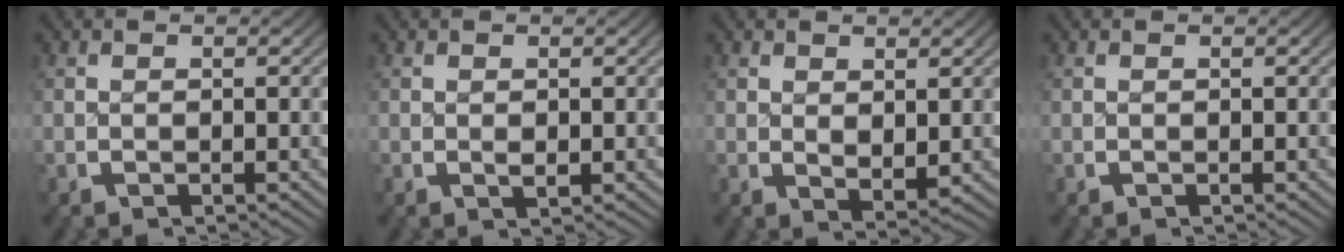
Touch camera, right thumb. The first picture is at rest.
{"total": 0.9, "force": [0.2, 0.6, 0.7], "torque": [-0.013, -0.004, 0.007]}
{"total": 1.8, "force": [0.9, 0.9, 1.3], "torque": [-0.019, -0.009, 0.023]}
{"total": 0.0}